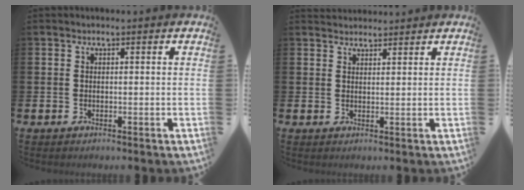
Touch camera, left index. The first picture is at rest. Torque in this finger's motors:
{"motor_torque": [-0.59, -1.14, -0.05, 0.00]}